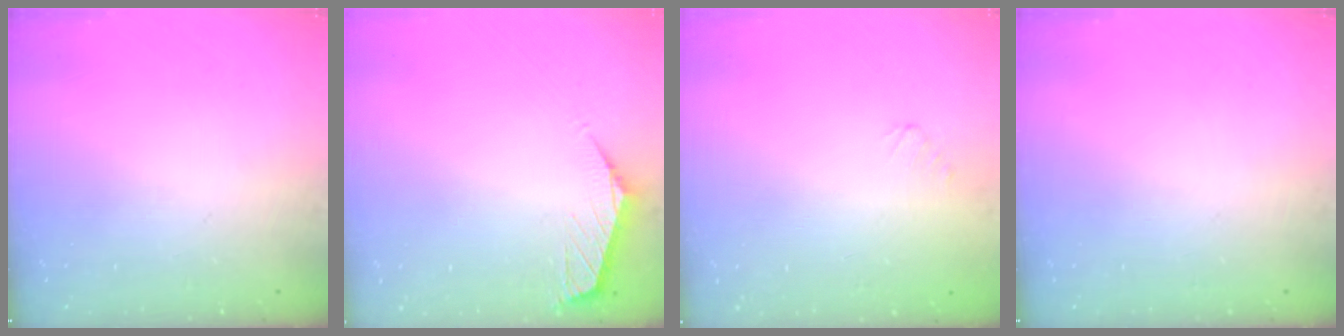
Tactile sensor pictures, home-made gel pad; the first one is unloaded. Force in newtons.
{"total": 1.3, "press": 1.2, "slide": 0.5}
{"total": 1.0, "press": 0.9, "slide": 0.4}
{"total": 0.0}